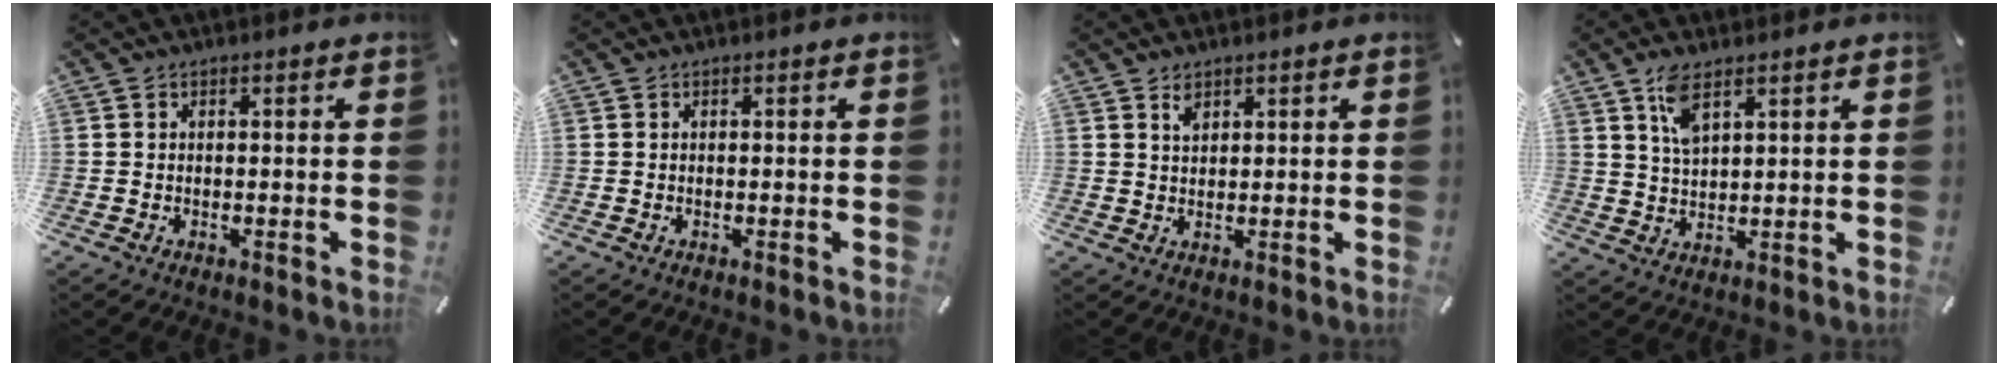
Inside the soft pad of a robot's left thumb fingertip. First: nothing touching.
{"total": 0.0}
{"total": 2.1, "force": [1.6, 1.2, 0.8], "torque": [-0.011, -0.004, 0.029]}
{"total": 5.9, "force": [3.5, 2.3, 4.1], "torque": [-0.091, 0.001, 0.064]}